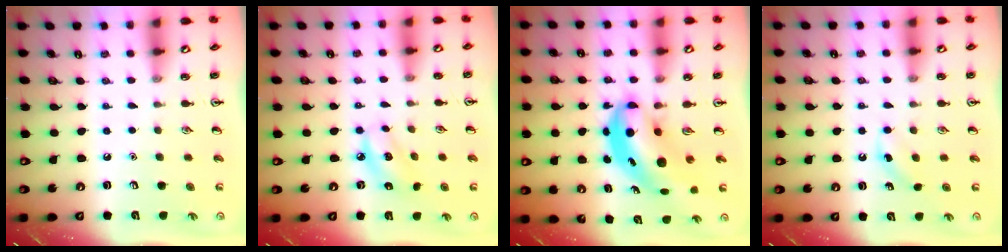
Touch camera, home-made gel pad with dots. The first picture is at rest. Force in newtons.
{"total": 6.1, "press": 6.0, "slide": 1.2}
{"total": 7.3, "press": 7.2, "slide": 1.5}
{"total": 2.6, "press": 2.4, "slide": 0.8}